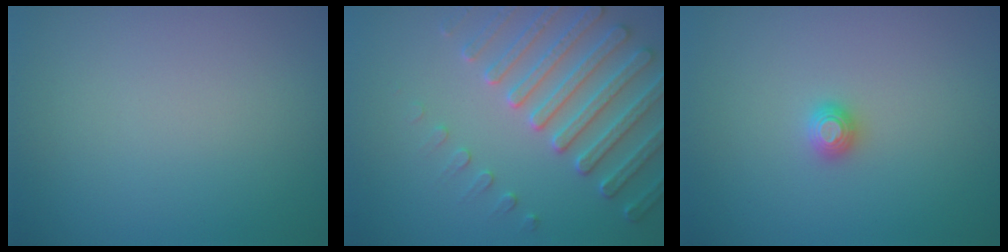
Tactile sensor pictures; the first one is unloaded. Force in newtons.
{"total": 5.1, "press": 4.9, "slide": 1.3}
{"total": 1.2, "press": 1.2, "slide": 0.1}